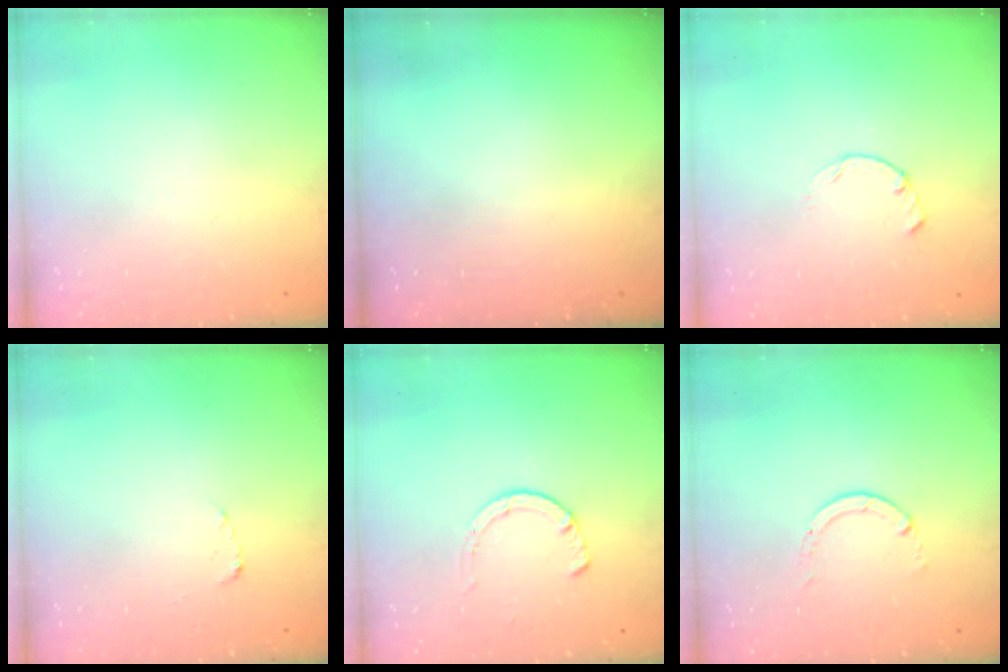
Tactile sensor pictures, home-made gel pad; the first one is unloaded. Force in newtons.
{"total": 0.0}
{"total": 0.5, "press": 0.4, "slide": 0.3}
{"total": 1.8, "press": 1.7, "slide": 0.3}
{"total": 1.2, "press": 1.2, "slide": 0.3}
{"total": 0.6, "press": 0.5, "slide": 0.1}